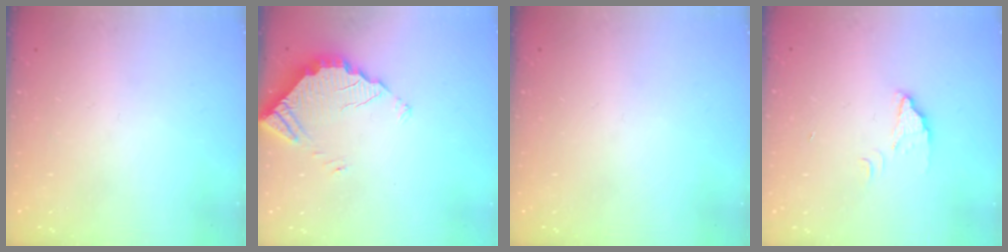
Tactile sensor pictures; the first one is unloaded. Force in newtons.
{"total": 3.4, "press": 3.4, "slide": 0.2}
{"total": 0.0}
{"total": 1.9, "press": 1.9, "slide": 0.1}